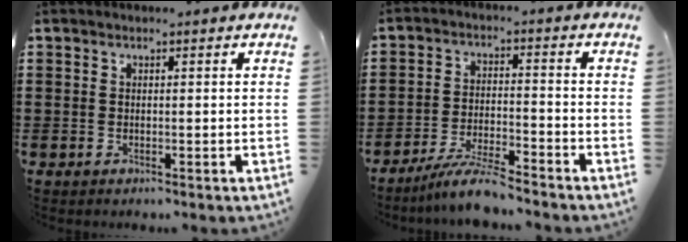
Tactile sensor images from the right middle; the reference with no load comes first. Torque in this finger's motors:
{"motor_torque": [1.25, -0.89, 0.10, 0.07]}